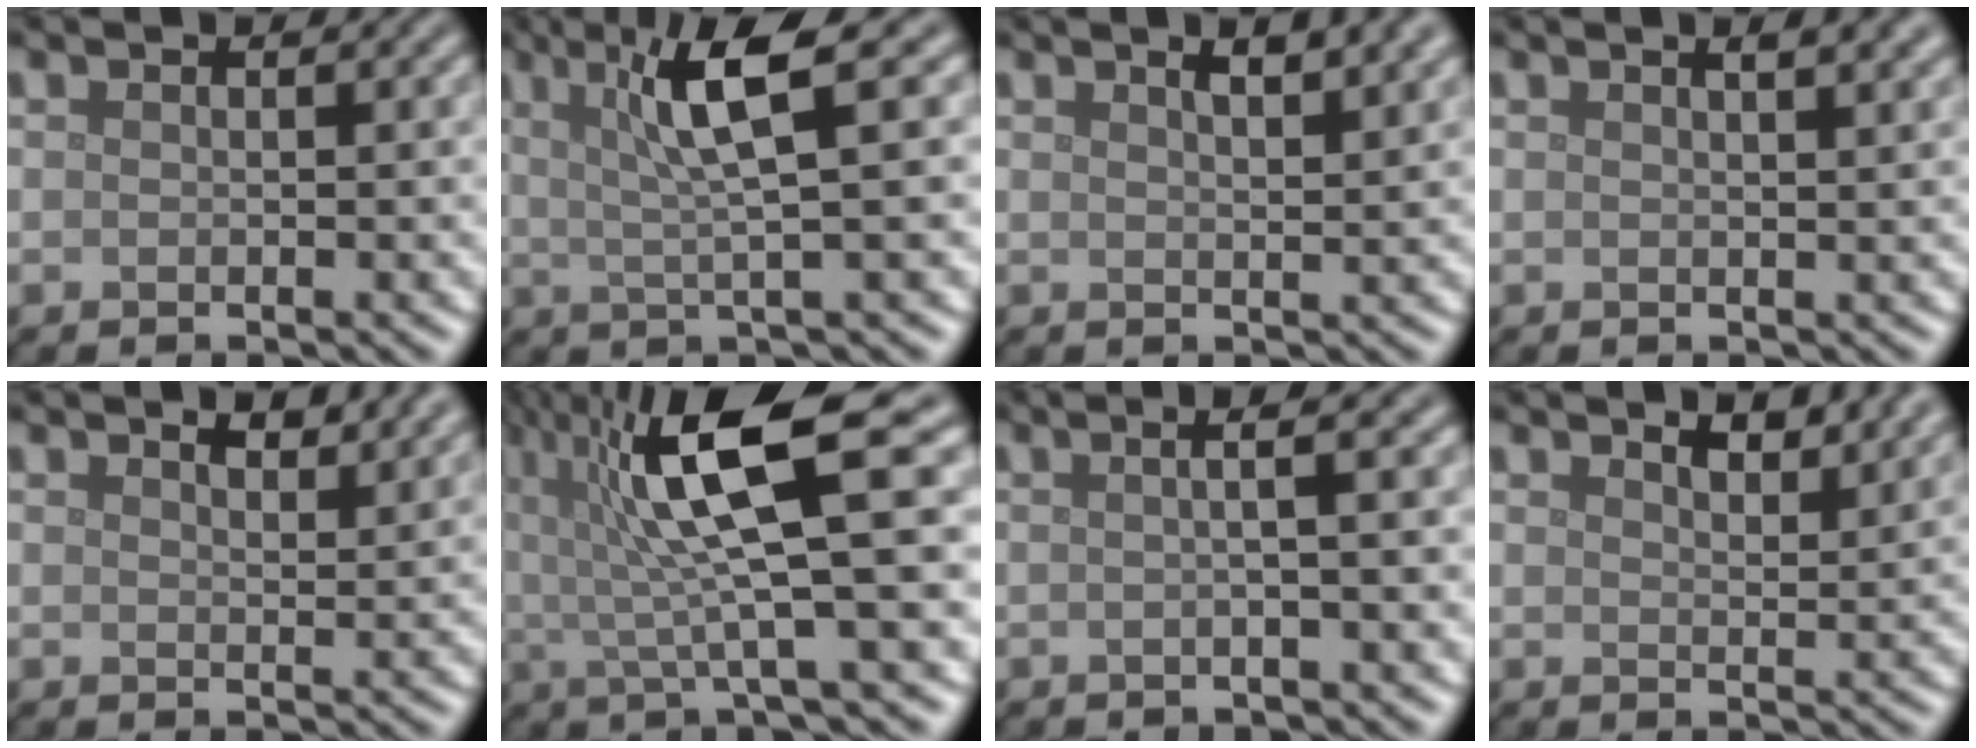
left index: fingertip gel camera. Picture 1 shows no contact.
{"total": 5.8, "force": [2.0, 0.7, 5.4], "torque": [-0.094, 0.008, 0.036]}
{"total": 4.4, "force": [2.8, 1.5, 3.0], "torque": [-0.016, 0.020, 0.017]}
{"total": 3.5, "force": [2.0, 1.4, 2.5], "torque": [-0.005, 0.014, 0.004]}
{"total": 2.2, "force": [1.8, 0.5, 1.2], "torque": [-0.017, -0.002, 0.032]}
{"total": 9.9, "force": [2.4, 2.1, 9.3], "torque": [-0.158, 0.008, 0.040]}
{"total": 3.9, "force": [0.2, 1.4, 3.6], "torque": [-0.026, 0.009, -0.015]}
{"total": 2.8, "force": [2.3, 0.6, 1.4], "torque": [-0.022, -0.003, 0.038]}